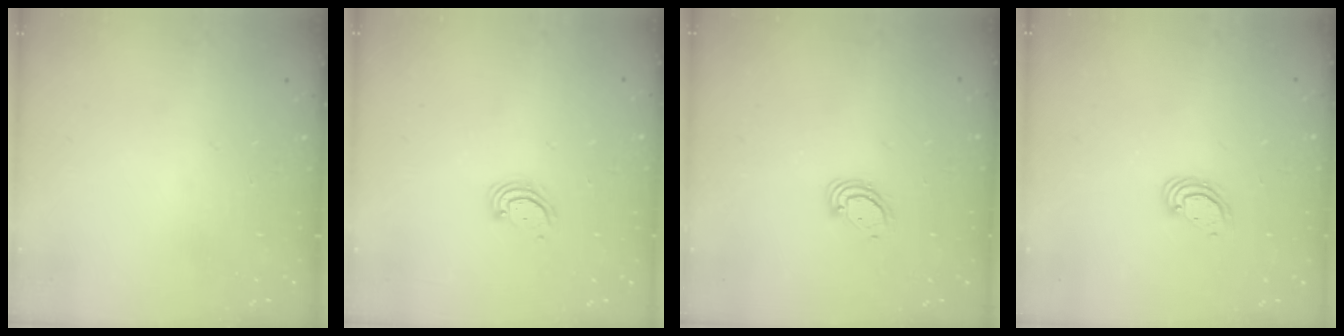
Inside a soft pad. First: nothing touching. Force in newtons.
{"total": 3.4, "press": 3.4, "slide": 0.3}
{"total": 3.5, "press": 3.5, "slide": 0.1}
{"total": 3.7, "press": 3.7, "slide": 0.3}